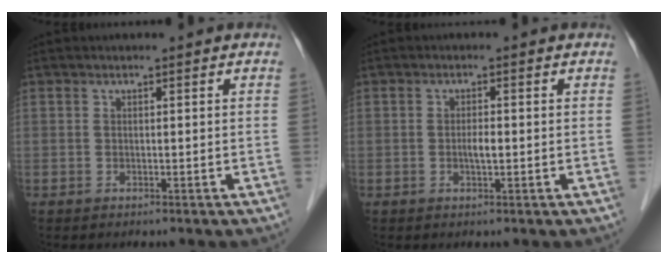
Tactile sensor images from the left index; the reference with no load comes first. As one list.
[{"total": 1.6, "force": [-0.2, 0.4, 1.5], "torque": [-0.029, -0.001, -0.005]}]